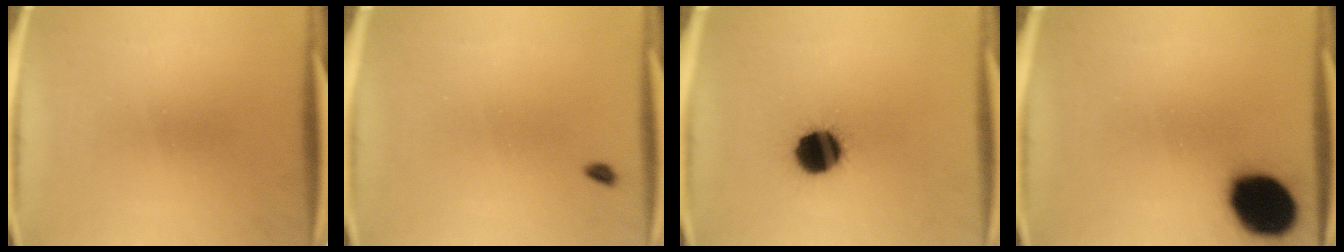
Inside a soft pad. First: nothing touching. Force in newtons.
{"total": 1.1}
{"total": 12.1}
{"total": 17.4}